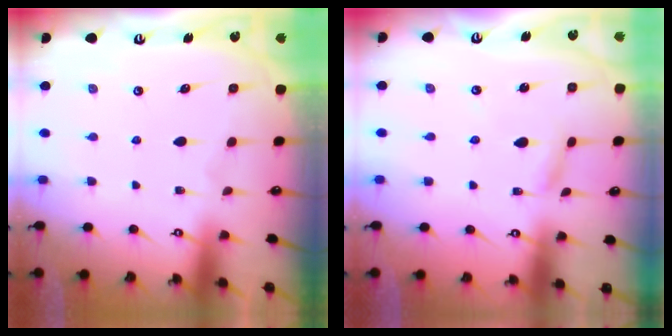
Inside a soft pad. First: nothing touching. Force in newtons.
{"total": 2.5, "press": 2.5, "slide": 0.2}